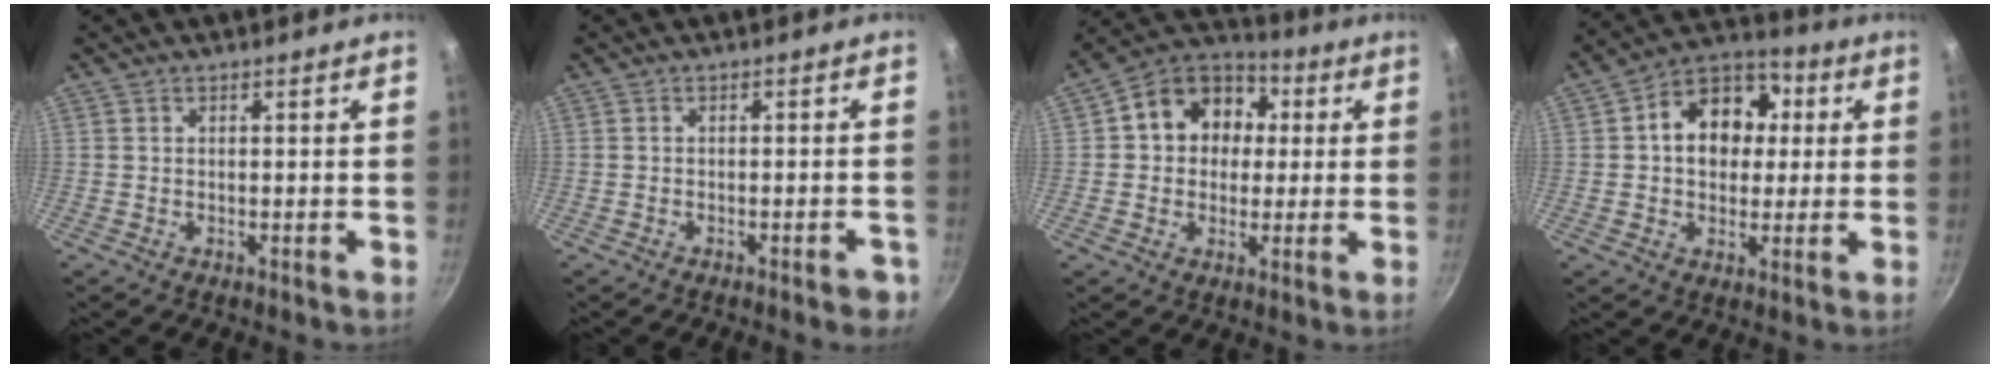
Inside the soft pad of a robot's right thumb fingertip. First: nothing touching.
{"total": 3.4, "force": [-1.8, 1.1, 2.7], "torque": [-0.031, 0.011, -0.019]}
{"total": 13.7, "force": [2.2, 11.4, 7.3], "torque": [-0.080, 0.028, 0.015]}
{"total": 13.8, "force": [2.2, 10.7, 8.5], "torque": [-0.089, 0.021, 0.018]}